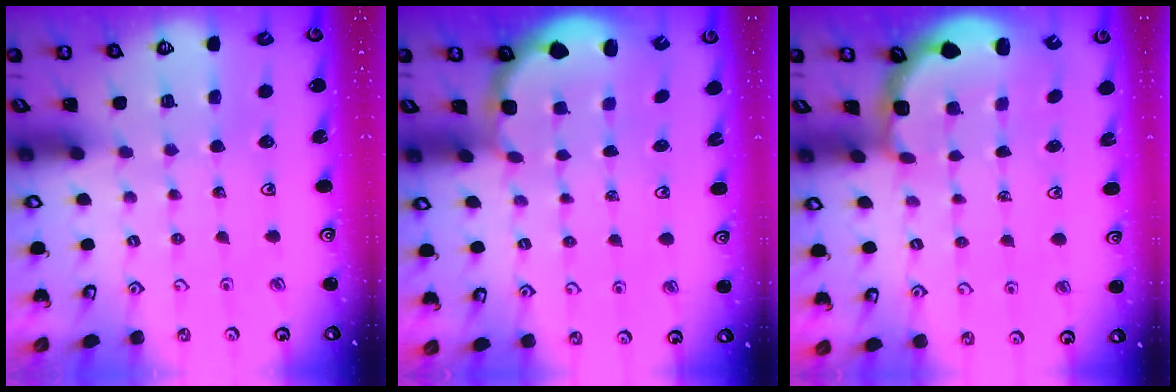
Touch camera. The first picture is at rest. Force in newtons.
{"total": 3.2, "press": 2.3, "slide": 2.2}
{"total": 2.5, "press": 2.2, "slide": 1.2}